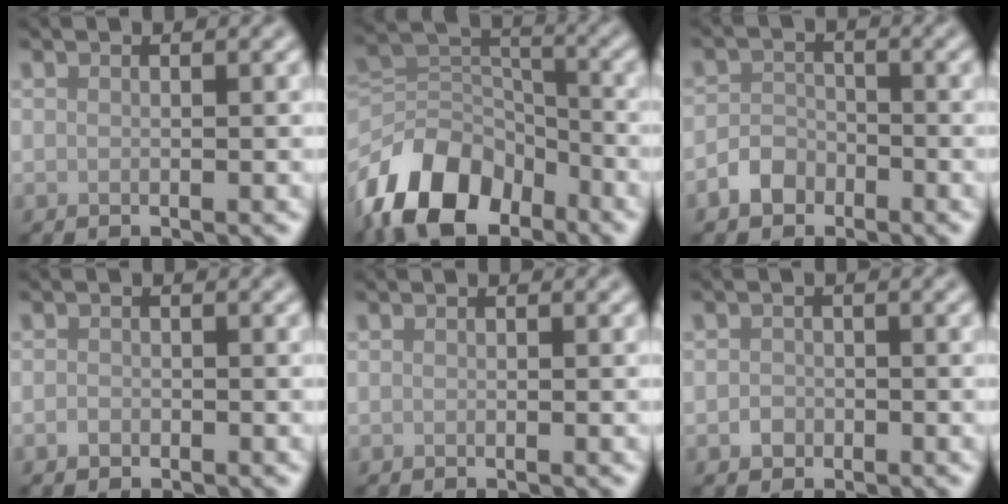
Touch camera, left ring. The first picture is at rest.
{"total": 10.8, "force": [-6.7, 6.3, 5.7], "torque": [-0.099, 0.000, -0.136]}
{"total": 2.4, "force": [-1.5, 1.7, 0.8], "torque": [-0.010, 0.009, -0.034]}
{"total": 0.7, "force": [-0.4, 0.5, 0.2], "torque": [-0.004, -0.002, -0.008]}
{"total": 0.0}
{"total": 1.0, "force": [-0.4, 0.9, 0.2], "torque": [0.001, -0.001, -0.010]}